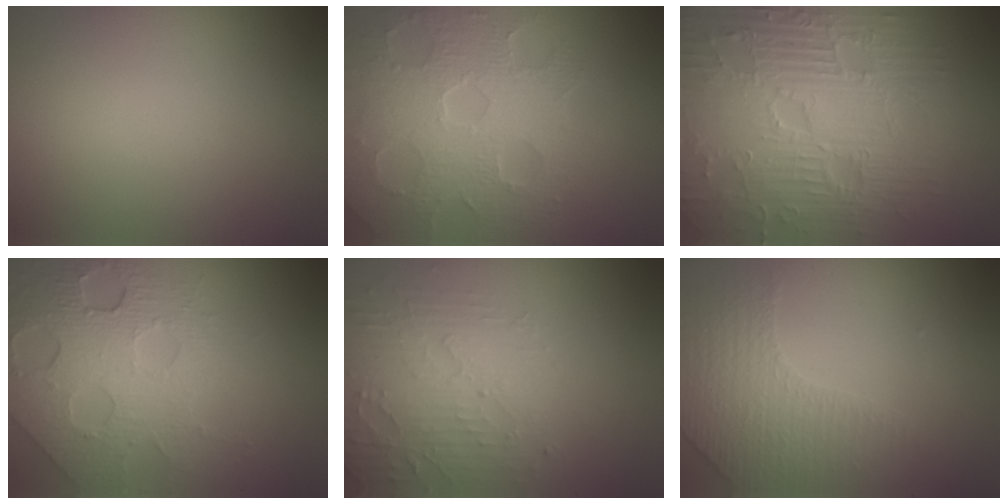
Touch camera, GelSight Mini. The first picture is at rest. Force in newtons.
{"total": 8.5, "press": 5.9, "slide": 6.1}
{"total": 11.7, "press": 7.6, "slide": 8.8}
{"total": 8.2, "press": 5.4, "slide": 6.1}
{"total": 5.0, "press": 3.3, "slide": 3.8}
{"total": 4.4, "press": 3.0, "slide": 3.3}